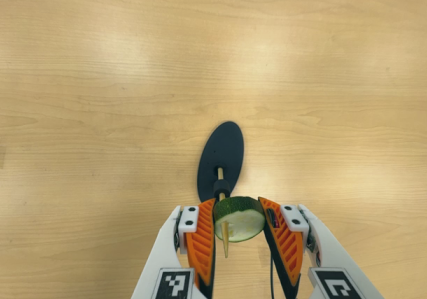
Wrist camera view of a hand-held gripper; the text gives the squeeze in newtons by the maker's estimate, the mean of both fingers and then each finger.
{"total": 11.4, "left": 11.4, "right": 11.4}